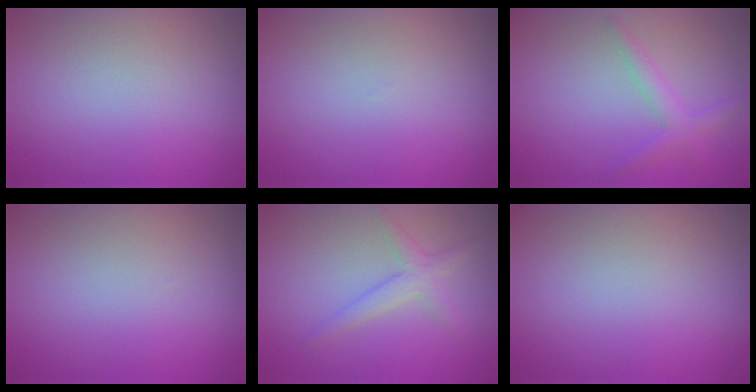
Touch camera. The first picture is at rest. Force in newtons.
{"total": 0.0}
{"total": 2.1, "press": 2.1, "slide": 0.0}
{"total": 0.0}
{"total": 2.2, "press": 2.2, "slide": 0.1}
{"total": 0.0}